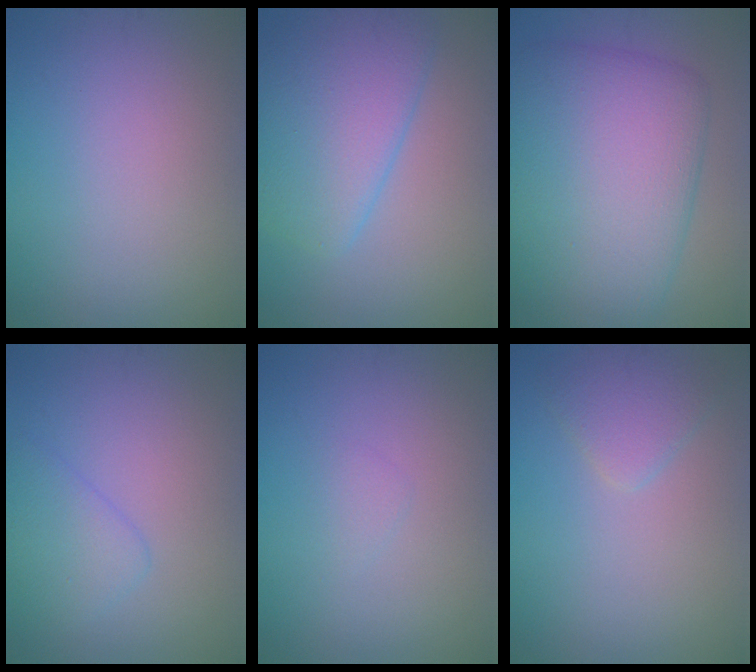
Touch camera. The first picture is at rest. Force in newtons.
{"total": 6.2, "press": 6.2, "slide": 0.2}
{"total": 10.4, "press": 10.4, "slide": 0.2}
{"total": 2.6, "press": 2.6, "slide": 0.0}
{"total": 0.7, "press": 0.7, "slide": 0.1}
{"total": 2.3, "press": 2.3, "slide": 0.1}